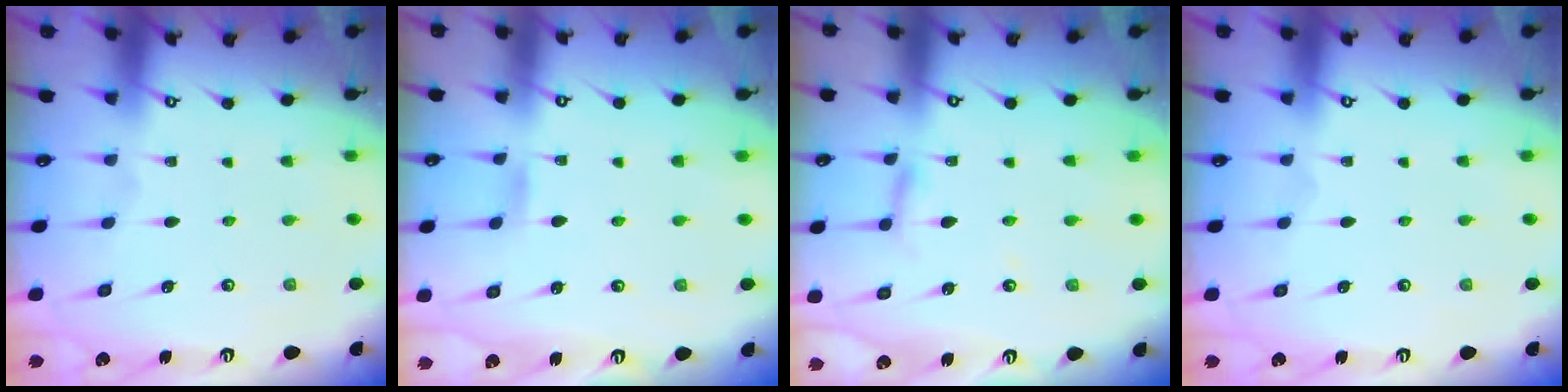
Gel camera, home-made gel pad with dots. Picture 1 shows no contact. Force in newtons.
{"total": 2.0, "press": 2.0, "slide": 0.2}
{"total": 2.7, "press": 2.7, "slide": 0.2}
{"total": 0.0}